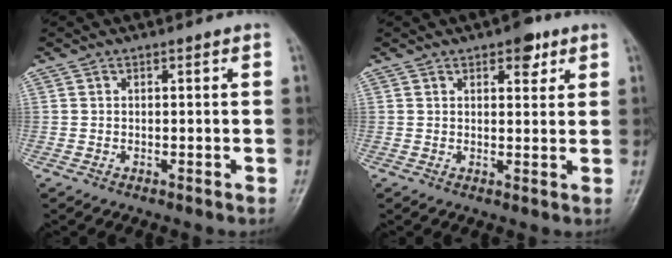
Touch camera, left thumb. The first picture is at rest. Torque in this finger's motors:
{"motor_torque": [0.63, 0.15, 0.22, -0.48, 0.00]}